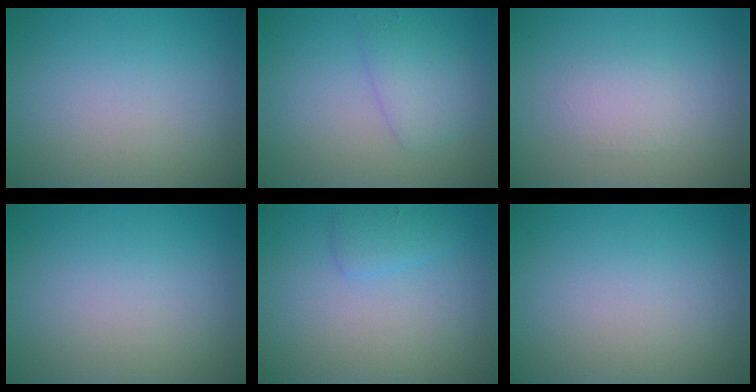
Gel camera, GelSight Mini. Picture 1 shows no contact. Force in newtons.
{"total": 2.4, "press": 2.4, "slide": 0.1}
{"total": 1.7, "press": 1.7, "slide": 0.1}
{"total": 0.0}
{"total": 1.4, "press": 1.4, "slide": 0.1}
{"total": 0.0}